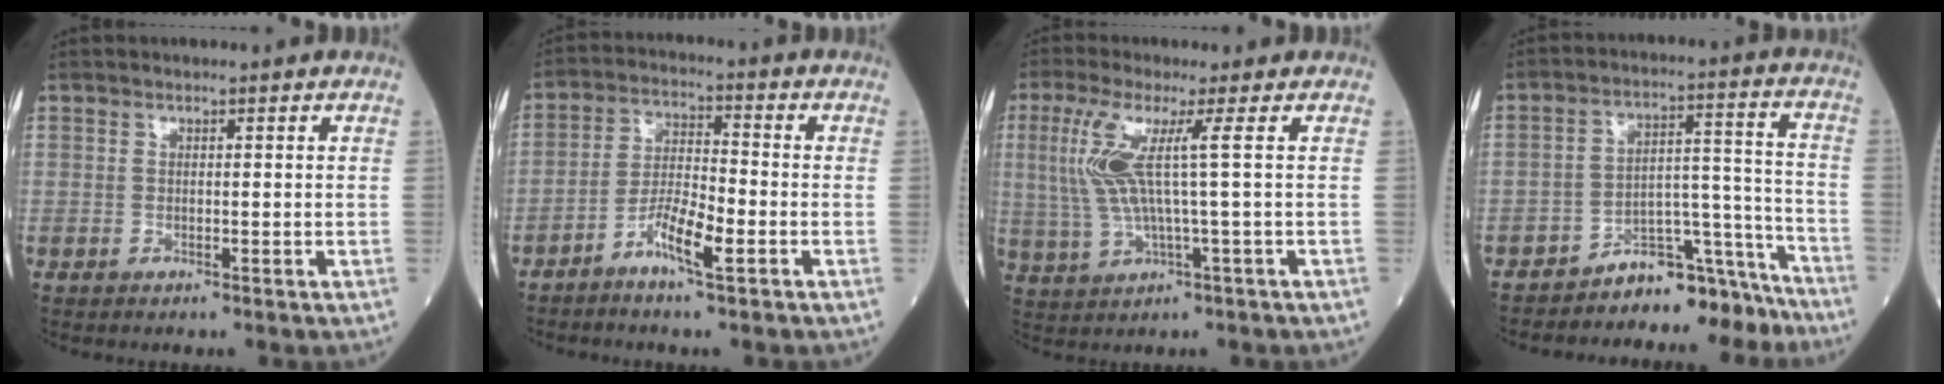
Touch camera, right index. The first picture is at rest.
{"total": 6.6, "force": [-3.7, 1.0, 5.4], "torque": [-0.106, 0.003, -0.071]}
{"total": 7.4, "force": [1.5, -0.6, 7.3], "torque": [-0.170, 0.006, 0.035]}
{"total": 10.1, "force": [-9.7, 2.5, 1.2], "torque": [0.012, 0.077, -0.157]}